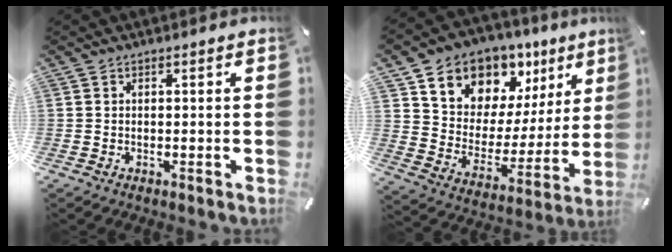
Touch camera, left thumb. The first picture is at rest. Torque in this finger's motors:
{"motor_torque": [2.62, 2.39, 1.44, -1.33, 0.17]}